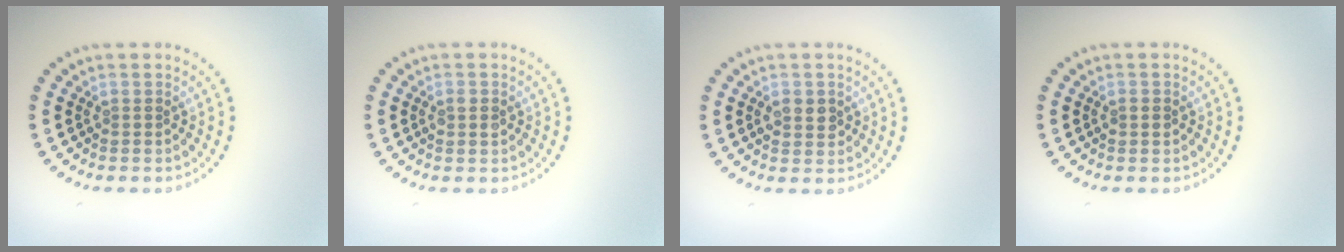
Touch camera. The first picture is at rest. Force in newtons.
{"total": 1.0, "press": 1.0, "slide": 0.1}
{"total": 1.9, "press": 1.9, "slide": 0.1}
{"total": 1.0, "press": 1.0, "slide": 0.1}